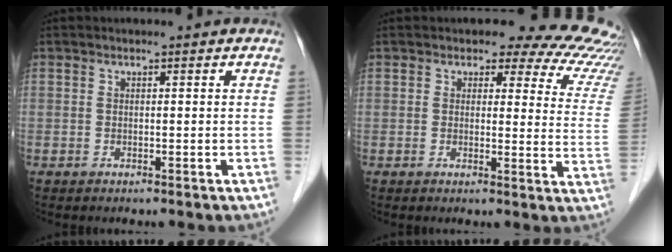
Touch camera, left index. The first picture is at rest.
{"total": 13.4, "force": [12.3, 4.1, 3.4], "torque": [0.000, -0.066, 0.093]}